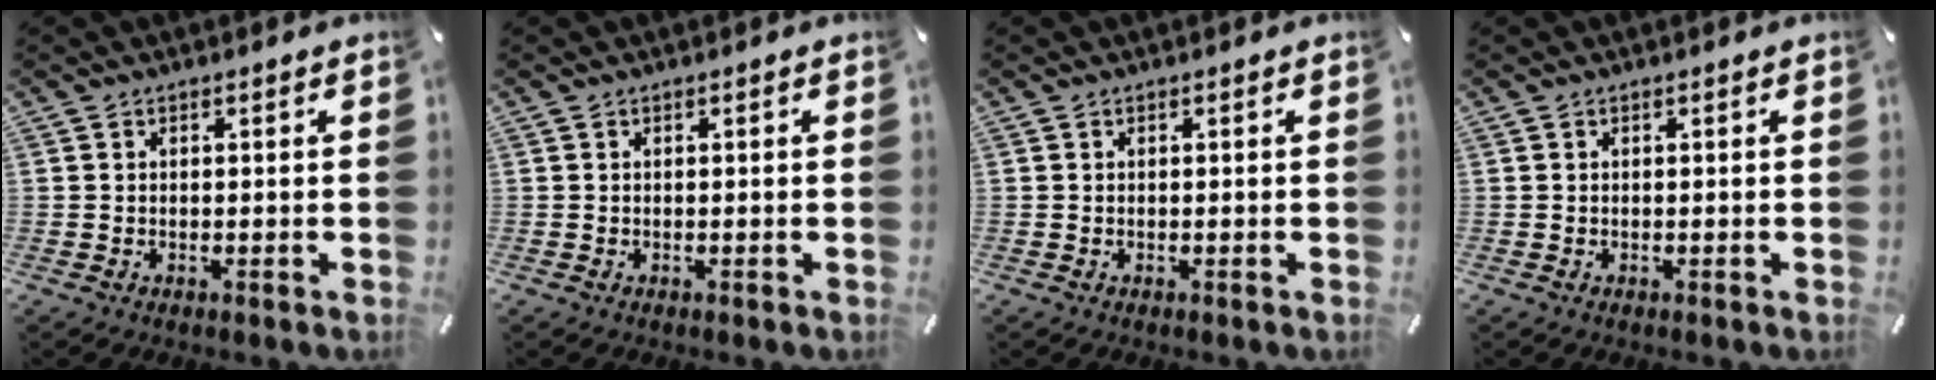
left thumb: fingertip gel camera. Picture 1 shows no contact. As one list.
[{"total": 0.0}, {"total": 0.0}, {"total": 0.0}]